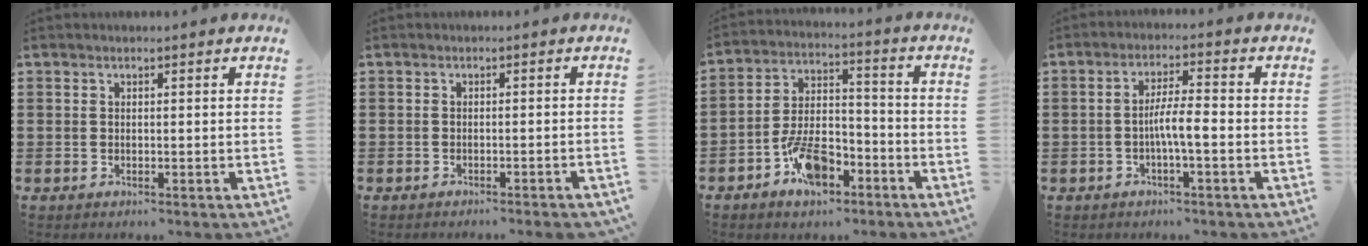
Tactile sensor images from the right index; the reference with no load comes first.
{"total": 1.4, "force": [-1.4, -0.1, 0.3], "torque": [-0.007, 0.000, -0.027]}
{"total": 8.6, "force": [-4.8, 4.3, 5.7], "torque": [-0.115, 0.014, -0.087]}
{"total": 4.6, "force": [-1.3, 0.6, 4.3], "torque": [-0.085, -0.001, -0.028]}